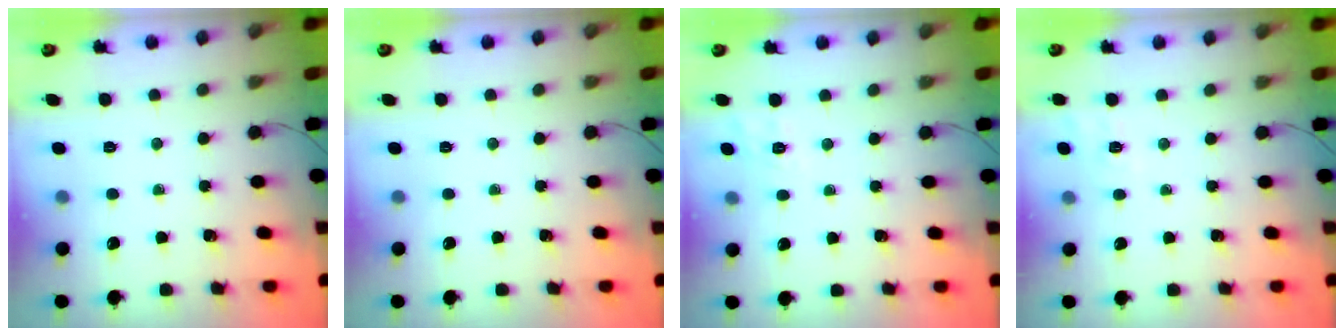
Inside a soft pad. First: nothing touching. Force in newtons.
{"total": 0.0}
{"total": 2.0, "press": 0.1, "slide": 2.0}
{"total": 8.0, "press": 7.8, "slide": 2.1}